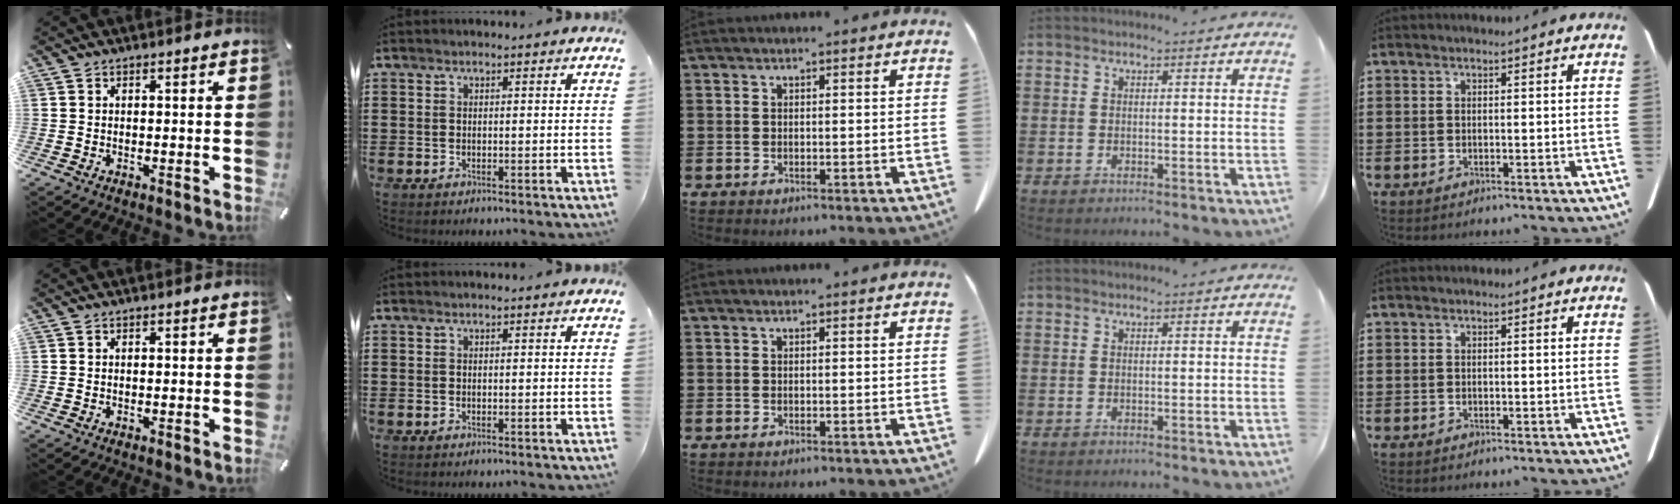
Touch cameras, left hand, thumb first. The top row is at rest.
{}